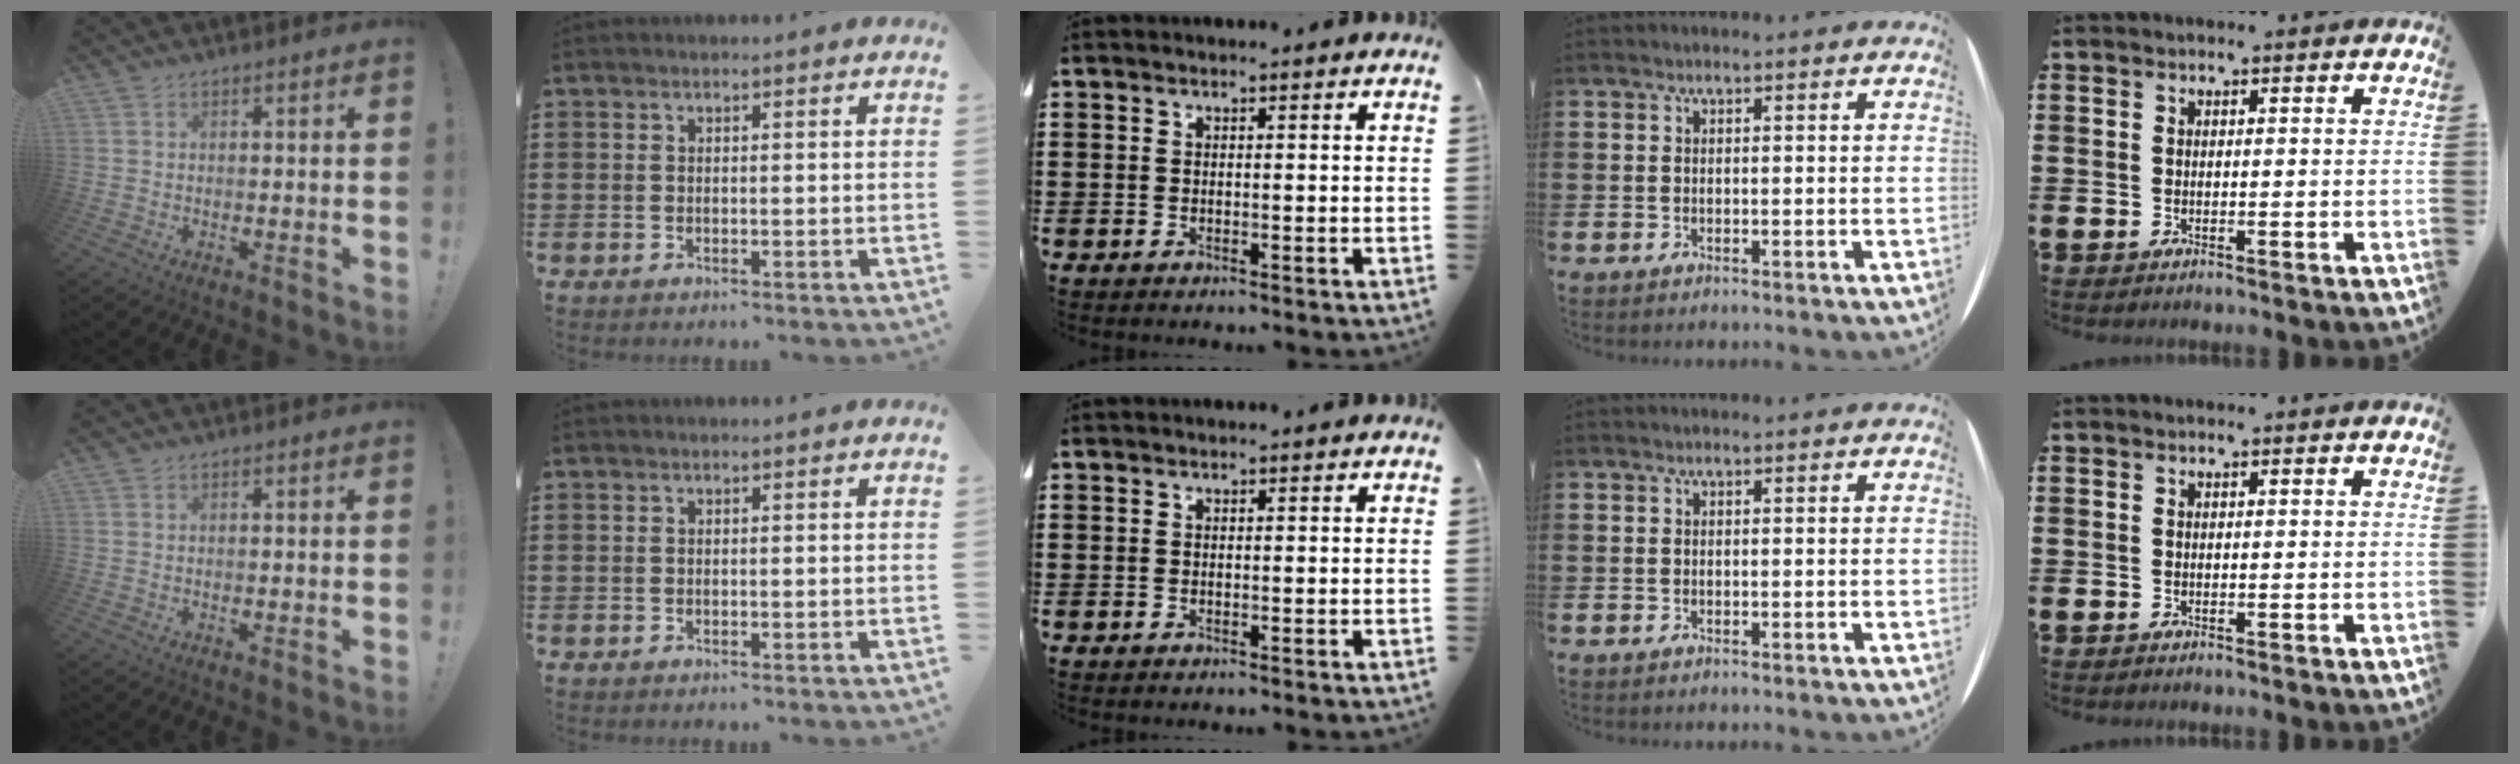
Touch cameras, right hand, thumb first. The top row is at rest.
{}